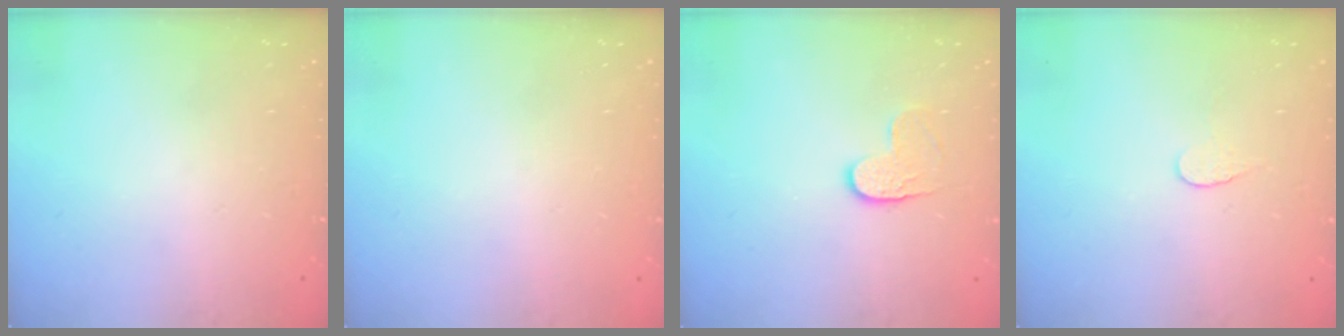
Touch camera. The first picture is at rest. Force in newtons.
{"total": 0.0}
{"total": 4.7, "press": 4.7, "slide": 0.2}
{"total": 3.9, "press": 3.9, "slide": 0.4}